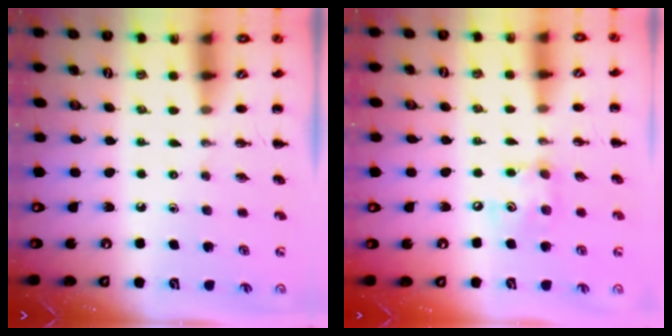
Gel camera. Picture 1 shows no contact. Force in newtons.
{"total": 6.5, "press": 6.5, "slide": 1.1}